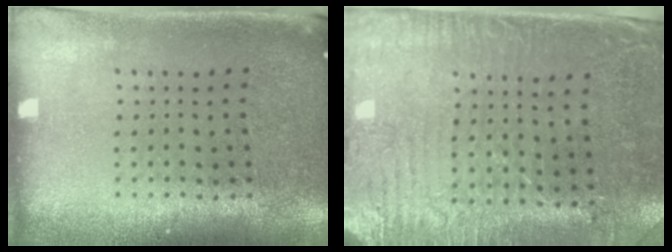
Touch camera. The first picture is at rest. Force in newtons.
{"total": 3.2, "press": 2.7, "slide": 1.7}